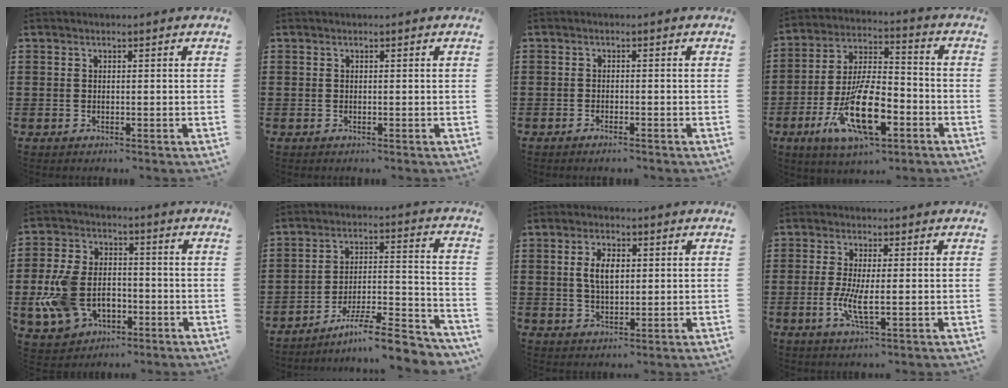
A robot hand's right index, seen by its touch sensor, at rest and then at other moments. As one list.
[{"total": 0.0}, {"total": 0.9, "force": [-0.9, 0.0, 0.3], "torque": [-0.009, -0.002, -0.016]}, {"total": 14.4, "force": [-6.2, 5.7, 11.7], "torque": [-0.241, 0.005, -0.113]}, {"total": 10.5, "force": [-2.6, 7.4, 7.0], "torque": [-0.178, 0.012, -0.048]}, {"total": 9.6, "force": [-8.0, 0.9, 5.3], "torque": [-0.077, 0.012, -0.153]}, {"total": 4.6, "force": [0.7, 2.4, 3.9], "torque": [-0.072, 0.007, 0.009]}, {"total": 5.1, "force": [-0.9, 1.2, 4.9], "torque": [-0.105, -0.008, -0.022]}]